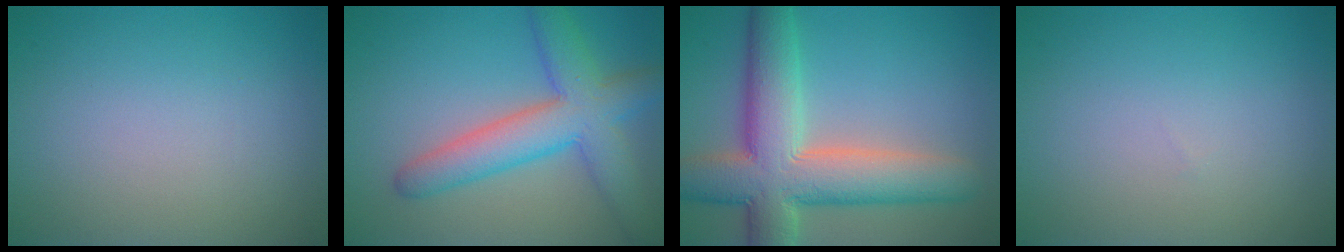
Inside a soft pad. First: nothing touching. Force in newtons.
{"total": 6.9, "press": 6.9, "slide": 0.2}
{"total": 10.4, "press": 10.4, "slide": 1.0}
{"total": 0.0}